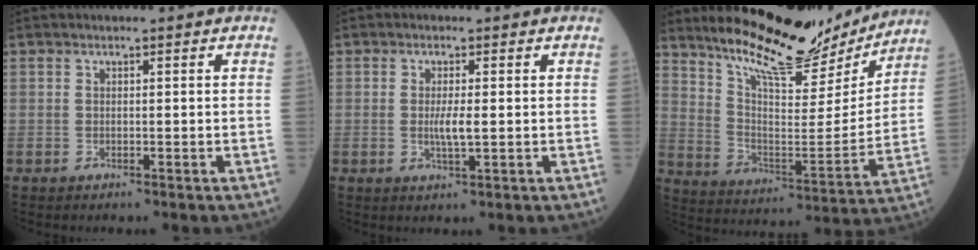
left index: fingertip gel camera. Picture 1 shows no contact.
{"total": 2.6, "force": [-0.1, 0.3, 2.6], "torque": [-0.054, -0.004, 0.000]}
{"total": 18.7, "force": [16.6, 4.0, 7.7], "torque": [-0.132, -0.027, 0.255]}